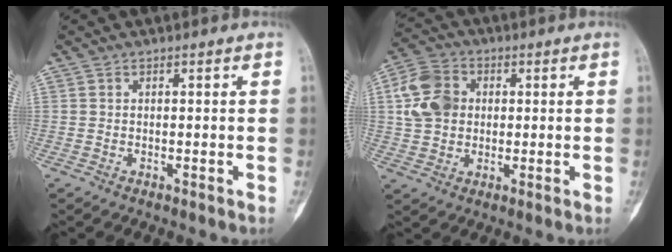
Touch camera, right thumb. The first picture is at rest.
{"total": 9.9, "force": [1.4, 7.7, 6.1], "torque": [-0.104, 0.013, 0.020]}